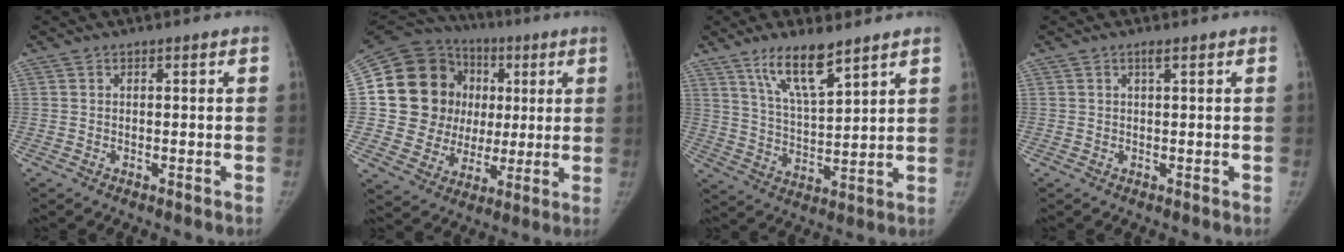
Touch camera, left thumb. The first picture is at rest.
{"total": 22.7, "force": [3.7, 19.2, 11.6], "torque": [-0.161, 0.033, 0.079]}
{"total": 10.7, "force": [7.3, 2.7, 7.3], "torque": [-0.122, -0.051, 0.141]}
{"total": 1.1, "force": [0.6, 0.1, 0.9], "torque": [-0.017, 0.001, 0.011]}